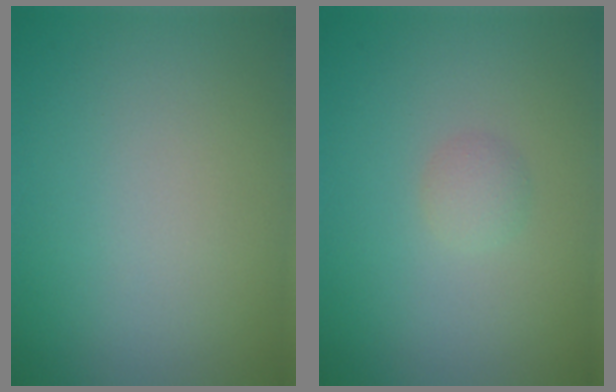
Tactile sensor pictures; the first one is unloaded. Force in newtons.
{"total": 1.2, "press": 1.2, "slide": 0.0}